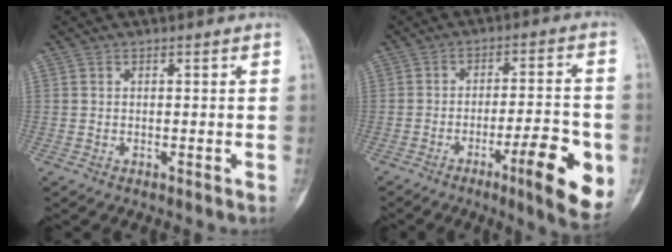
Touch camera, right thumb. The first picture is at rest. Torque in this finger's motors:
{"motor_torque": [0.59, 1.09, 0.29, 0.27, 0.01]}